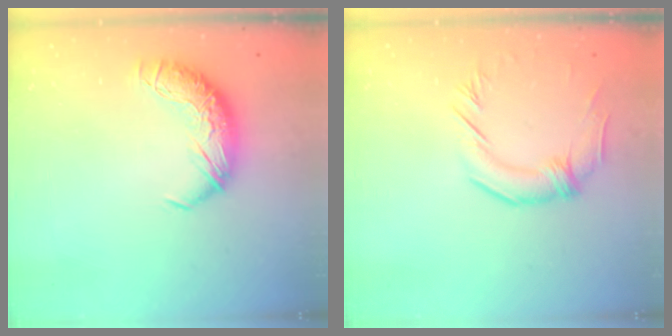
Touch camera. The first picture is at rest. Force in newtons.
{"total": 0.8, "press": 0.6, "slide": 0.5}